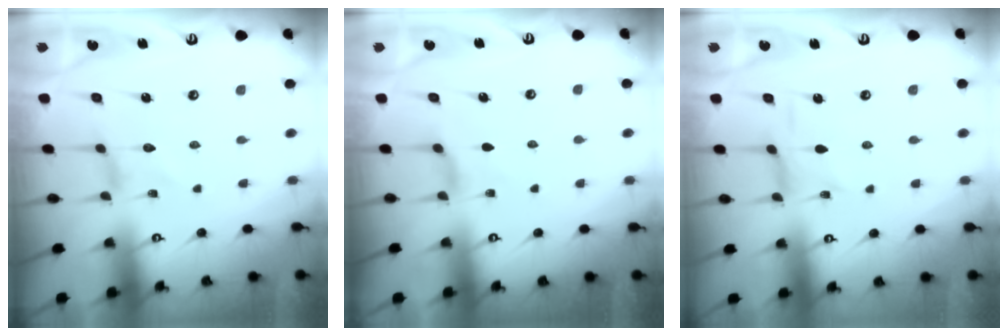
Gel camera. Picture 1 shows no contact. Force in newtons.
{"total": 2.9, "press": 2.9, "slide": 0.5}
{"total": 1.2, "press": 1.1, "slide": 0.4}